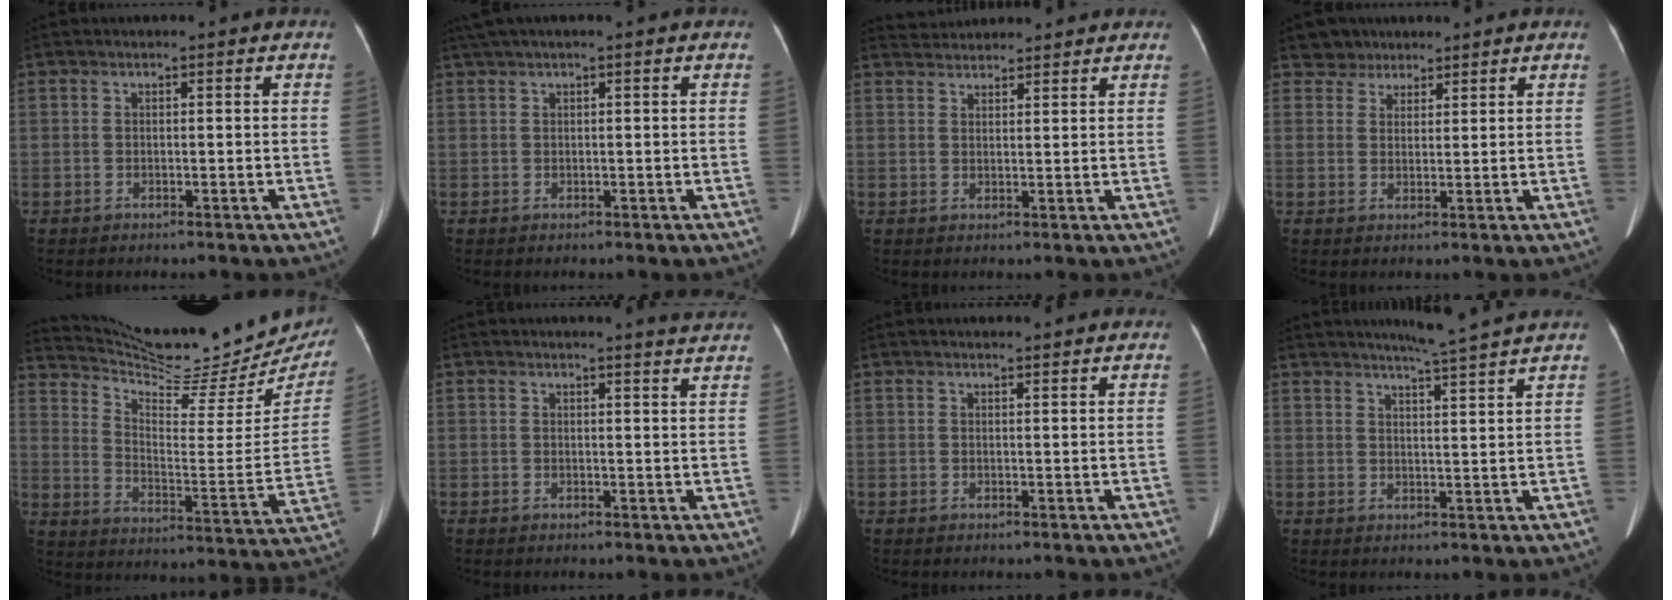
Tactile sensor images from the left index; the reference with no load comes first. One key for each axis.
{"total": 2.4, "fx": 1.3, "fy": 0.1, "fz": 2.0, "tx": -0.050, "ty": 0.026, "tz": 0.032}
{"total": 5.7, "fx": 5.6, "fy": 1.2, "fz": 0.6, "tx": -0.010, "ty": 0.038, "tz": 0.083}
{"total": 3.5, "fx": 2.6, "fy": 2.2, "fz": -0.5, "tx": 0.013, "ty": 0.011, "tz": 0.042}
{"total": 26.4, "fx": 23.6, "fy": 4.0, "fz": 11.2, "tx": -0.183, "ty": -0.075, "tz": 0.317}
{"total": 4.2, "fx": 4.0, "fy": -0.5, "fz": 1.2, "tx": -0.017, "ty": -0.007, "tz": 0.028}
{"total": 2.7, "fx": 2.6, "fy": 0.1, "fz": 0.6, "tx": -0.010, "ty": 0.016, "tz": 0.031}
{"total": 7.4, "fx": 6.6, "fy": -1.6, "fz": 3.0, "tx": -0.049, "ty": -0.003, "tz": 0.087}